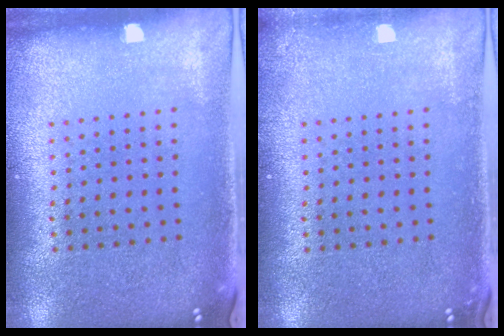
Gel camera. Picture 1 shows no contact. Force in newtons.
{"total": 0.6, "press": 0.6, "slide": 0.1}